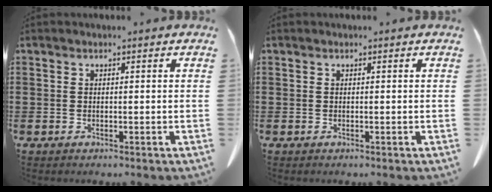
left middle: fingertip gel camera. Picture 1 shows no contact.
{"total": 0.0}